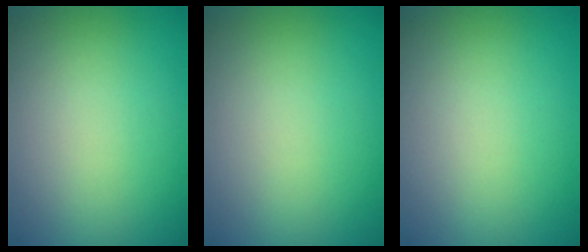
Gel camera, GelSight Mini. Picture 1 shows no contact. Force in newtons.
{"total": 0.0}
{"total": 0.0}